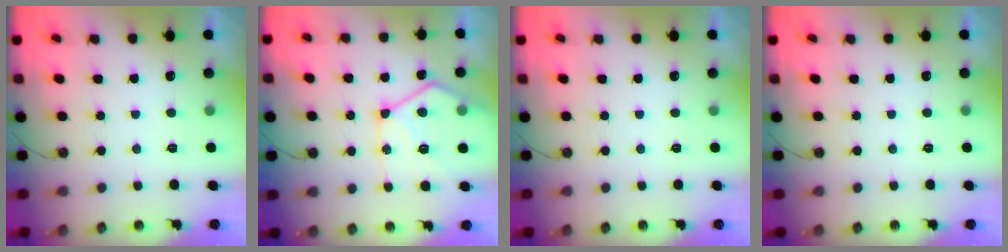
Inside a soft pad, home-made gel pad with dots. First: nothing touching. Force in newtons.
{"total": 15.5, "press": 15.4, "slide": 1.8}
{"total": 0.0}
{"total": 0.0}